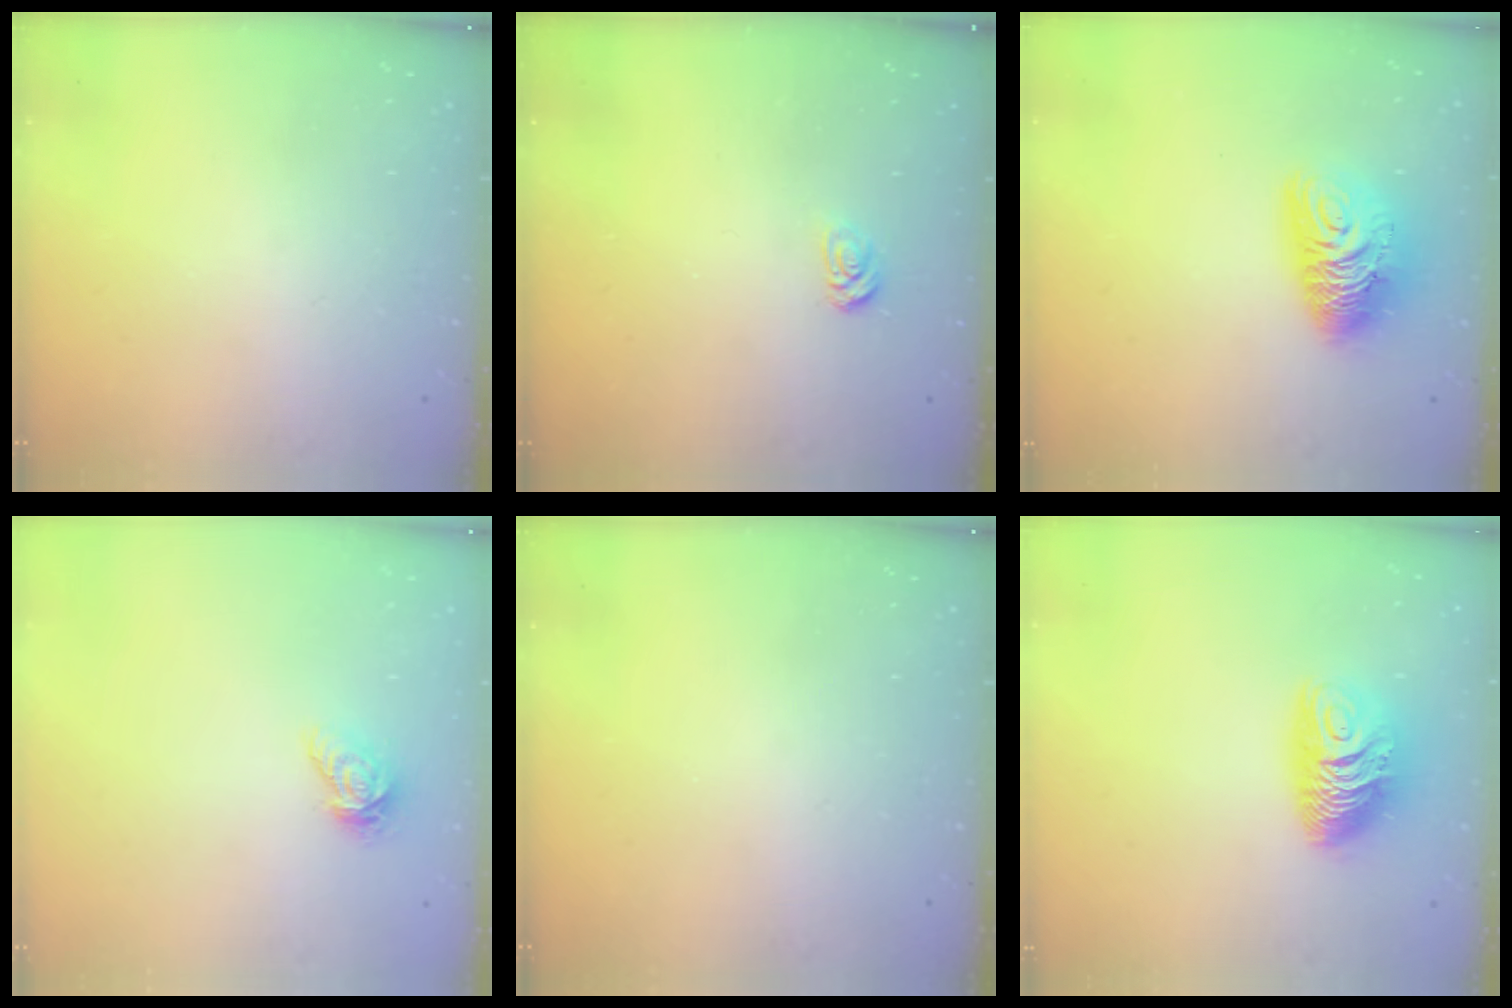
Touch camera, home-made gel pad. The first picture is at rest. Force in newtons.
{"total": 3.7, "press": 3.6, "slide": 0.4}
{"total": 11.8, "press": 11.7, "slide": 1.2}
{"total": 6.4, "press": 6.4, "slide": 0.1}
{"total": 0.0}
{"total": 11.6, "press": 11.6, "slide": 0.6}